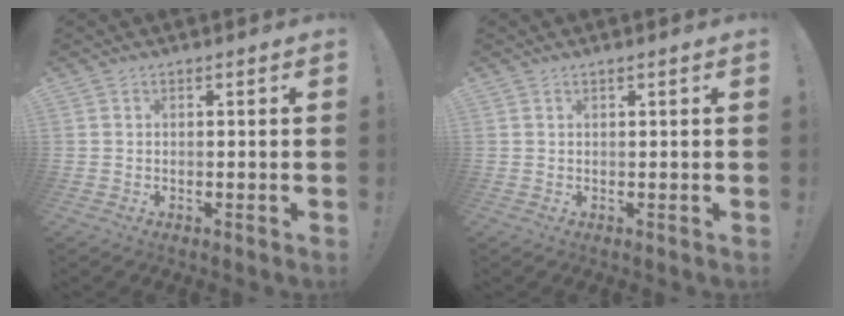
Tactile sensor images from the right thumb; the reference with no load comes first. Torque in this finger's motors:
{"motor_torque": [0.22, 0.14, -0.11, -0.25, -0.03]}